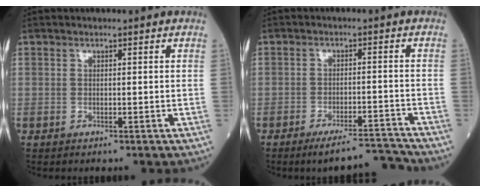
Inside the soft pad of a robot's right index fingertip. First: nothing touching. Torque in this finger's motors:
{"motor_torque": [-0.05, -0.32, 0.18, 0.05]}